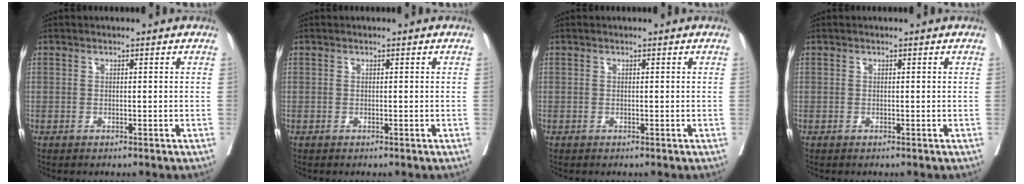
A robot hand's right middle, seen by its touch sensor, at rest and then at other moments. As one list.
[{"total": 0.0}, {"total": 0.0}, {"total": 0.0}]